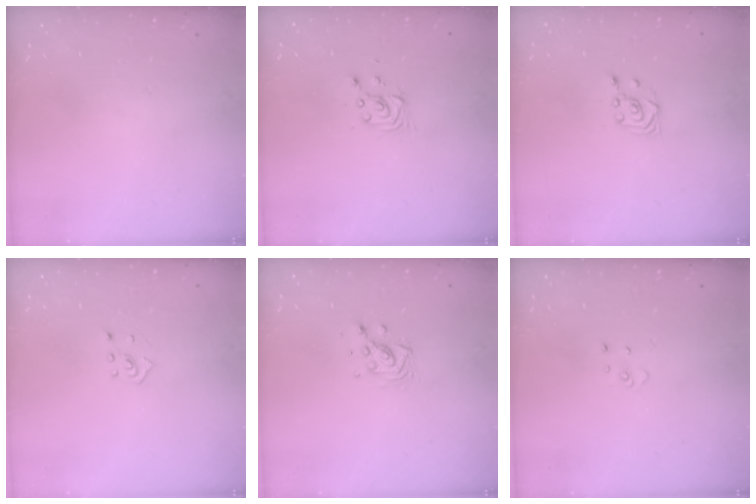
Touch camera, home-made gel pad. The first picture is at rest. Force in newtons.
{"total": 2.8, "press": 2.8, "slide": 0.4}
{"total": 3.0, "press": 2.8, "slide": 1.1}
{"total": 2.0, "press": 1.9, "slide": 0.8}
{"total": 6.7, "press": 6.3, "slide": 2.3}
{"total": 2.9, "press": 2.9, "slide": 0.2}